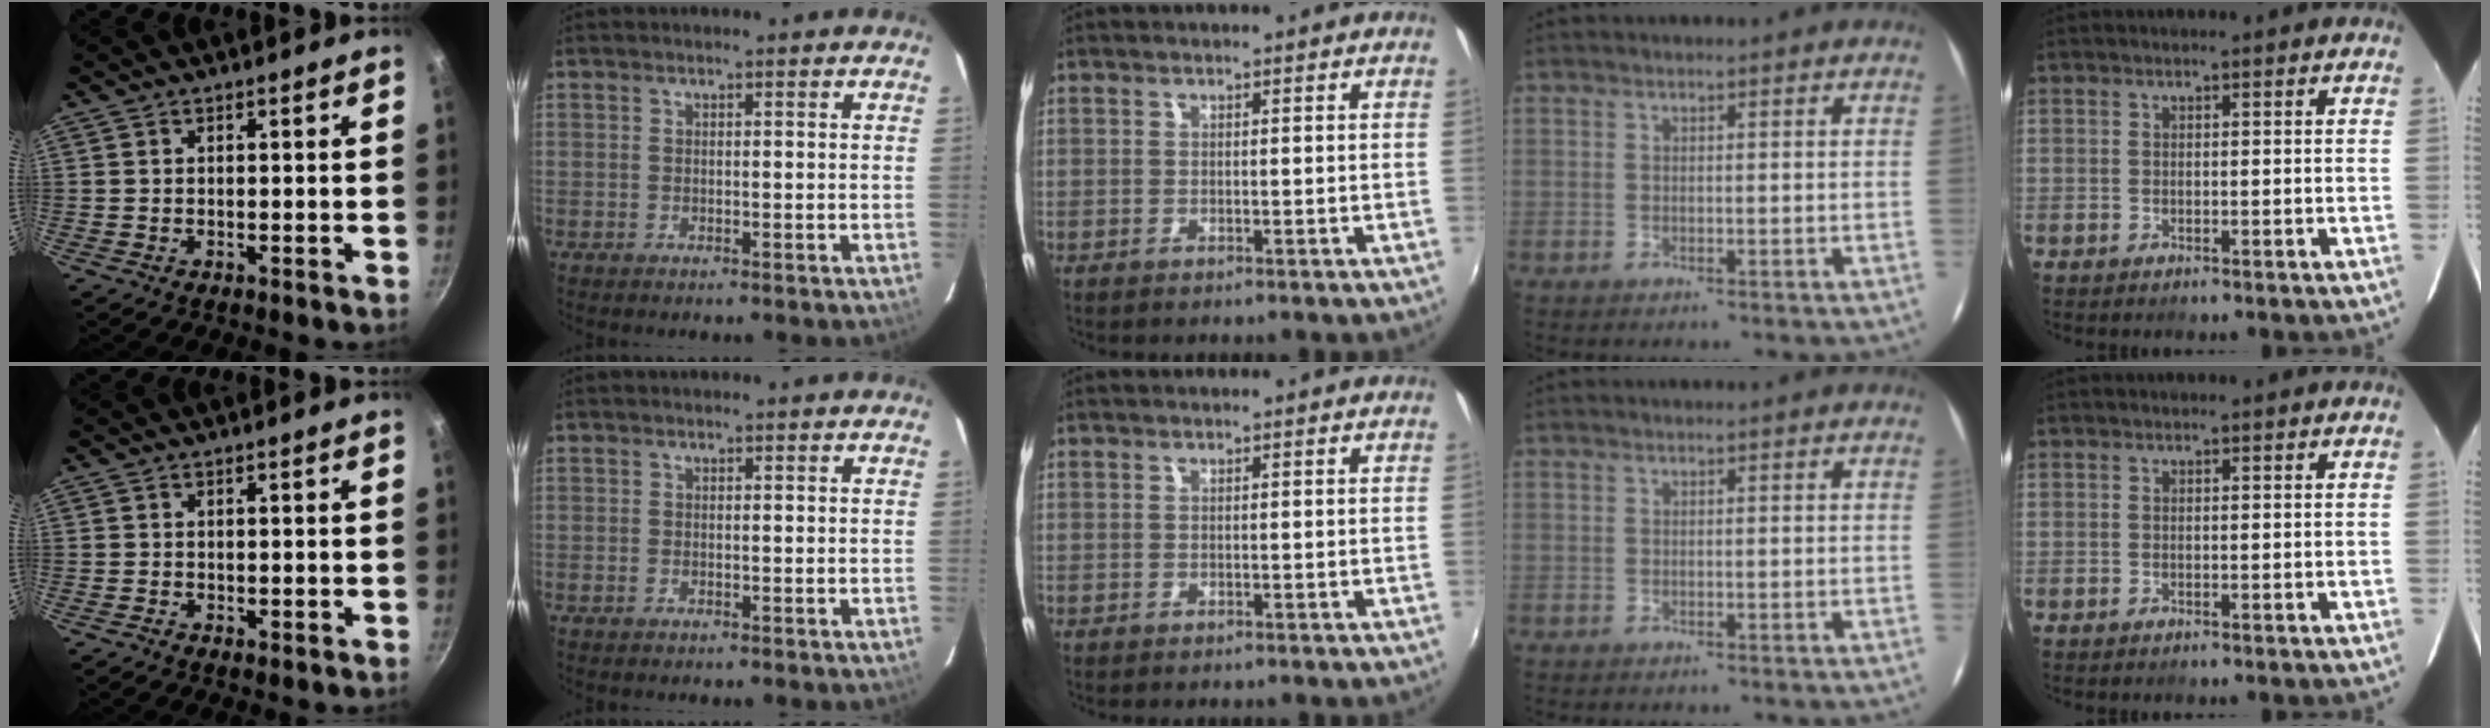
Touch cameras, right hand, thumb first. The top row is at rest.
{"thumb": {"total": 0.7, "force": [-0.4, 0.4, 0.5], "torque": [-0.006, 0.000, -0.006]}, "index": {"total": 0.6, "force": [-0.4, 0.3, 0.2], "torque": [-0.004, -0.002, -0.008]}}